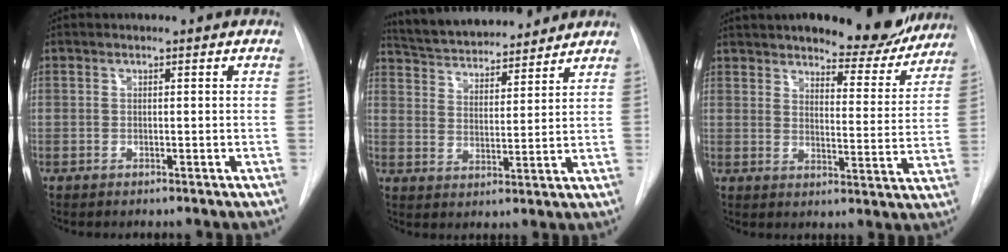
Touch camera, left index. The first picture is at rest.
{"total": 16.0, "force": [14.7, 3.4, 5.3], "torque": [-0.089, 0.022, 0.231]}
{"total": 14.5, "force": [13.1, 3.3, 5.4], "torque": [-0.059, -0.025, 0.170]}